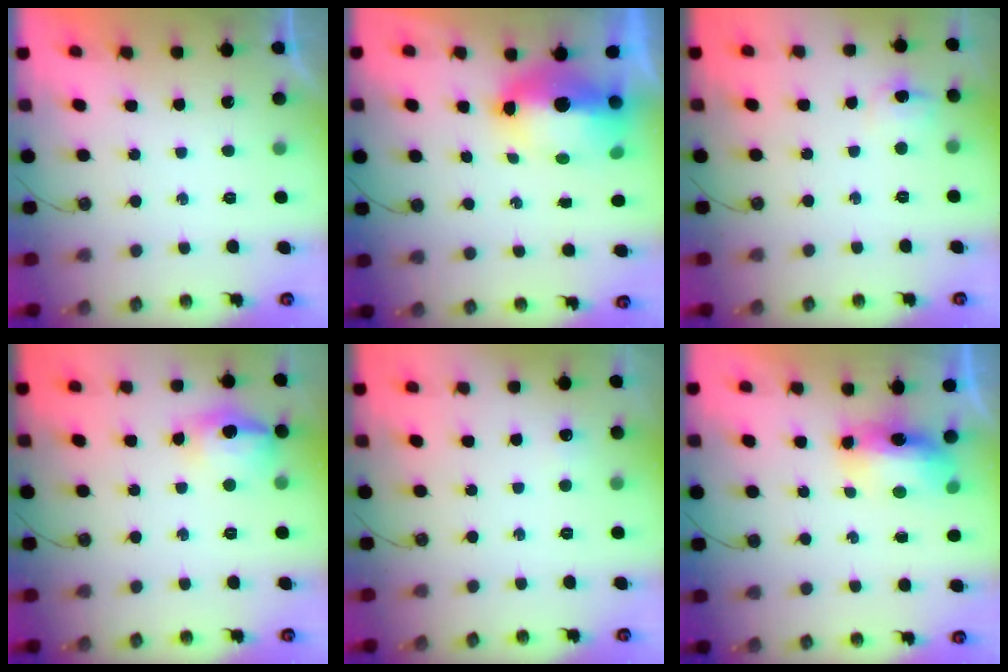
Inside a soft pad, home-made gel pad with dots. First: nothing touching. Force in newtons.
{"total": 12.3, "press": 12.1, "slide": 1.9}
{"total": 6.1, "press": 6.1, "slide": 0.7}
{"total": 14.0, "press": 13.9, "slide": 1.5}
{"total": 3.9, "press": 3.8, "slide": 0.5}
{"total": 8.4, "press": 8.4, "slide": 0.7}